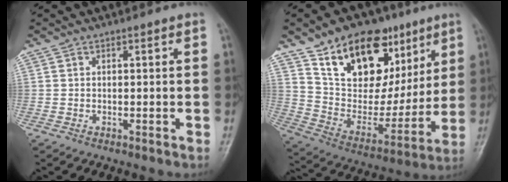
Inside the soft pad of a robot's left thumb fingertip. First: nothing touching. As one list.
[{"total": 22.9, "force": [12.2, 14.1, 13.3], "torque": [-0.157, -0.035, 0.213]}]